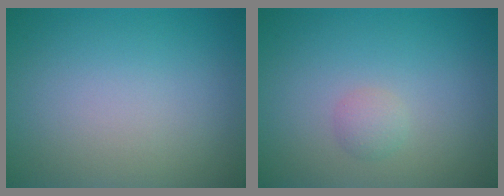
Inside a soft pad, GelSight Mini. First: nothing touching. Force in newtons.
{"total": 1.1, "press": 1.1, "slide": 0.1}